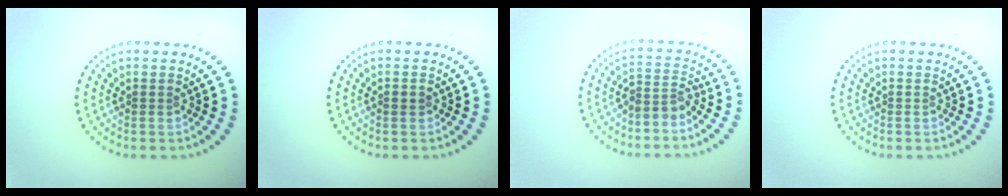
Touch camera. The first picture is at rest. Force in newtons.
{"total": 0.8, "press": 0.7, "slide": 0.4}
{"total": 2.5, "press": 2.0, "slide": 1.5}
{"total": 0.0}